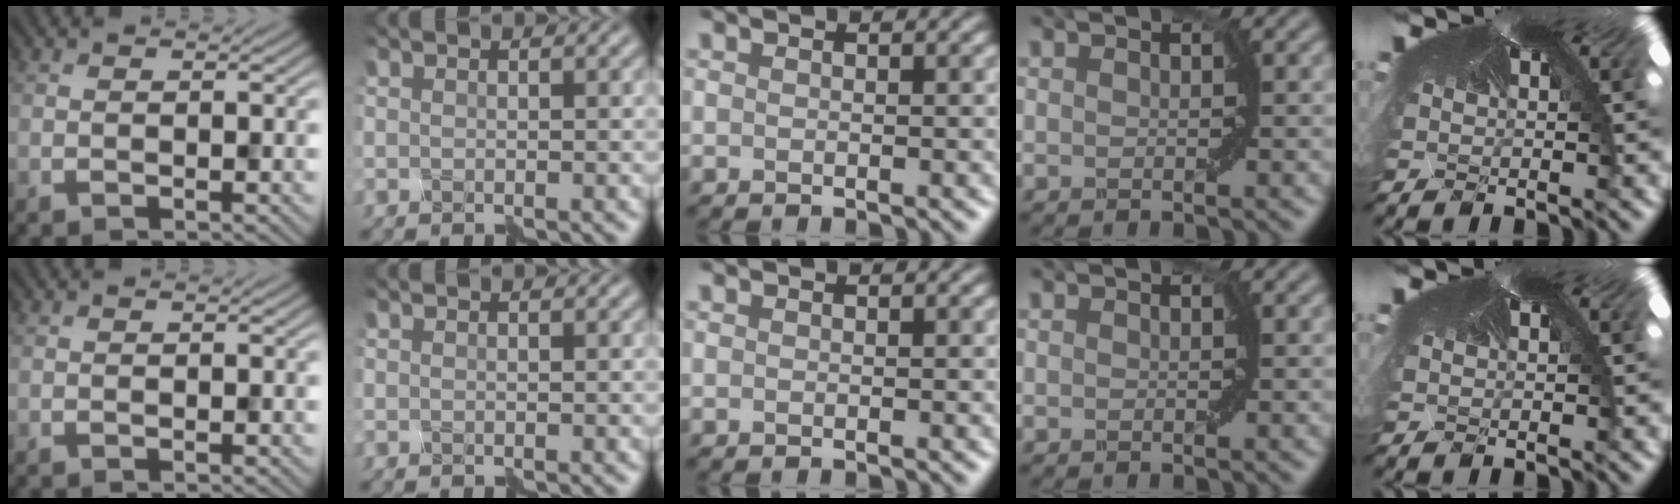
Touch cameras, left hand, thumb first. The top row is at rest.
{}